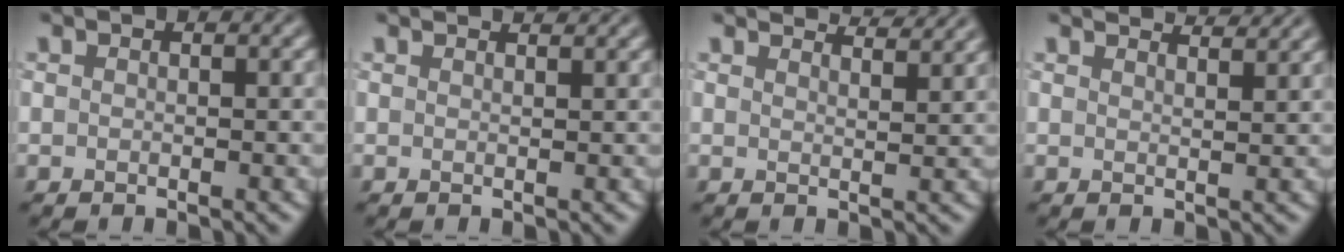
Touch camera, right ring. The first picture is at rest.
{"total": 1.8, "force": [1.7, 0.3, 0.5], "torque": [-0.007, 0.002, 0.013]}
{"total": 4.5, "force": [4.2, 0.6, 1.4], "torque": [-0.009, 0.011, 0.039]}
{"total": 3.9, "force": [3.6, 0.7, 1.3], "torque": [-0.001, 0.012, 0.027]}